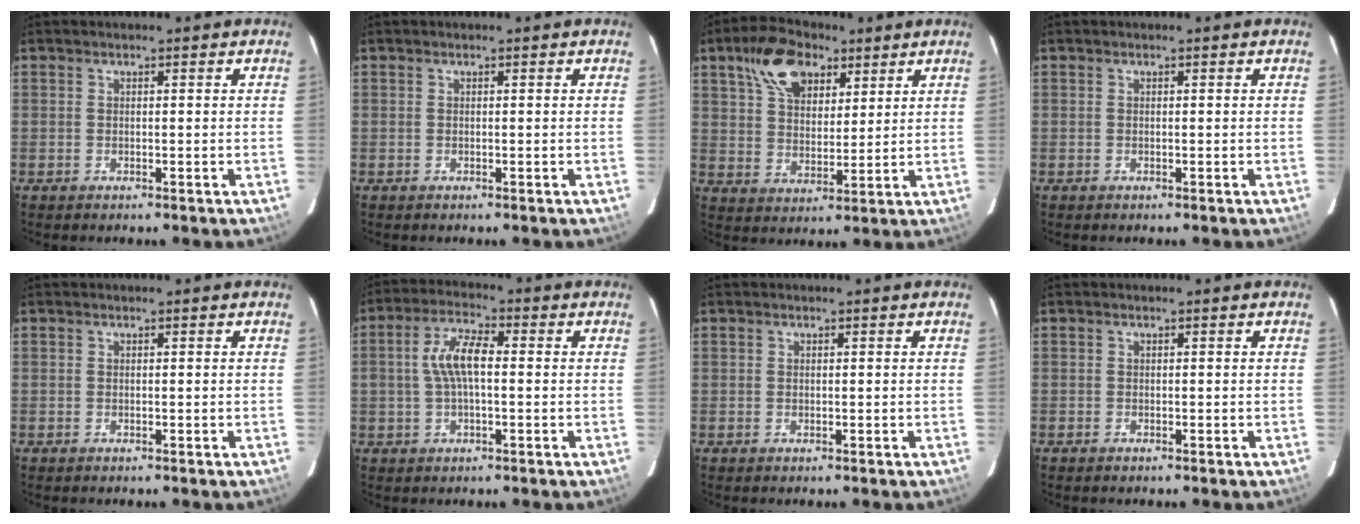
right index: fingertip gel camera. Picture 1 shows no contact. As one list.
[{"total": 0.0}, {"total": 12.2, "force": [6.9, 7.1, 7.2], "torque": [-0.134, 0.028, 0.123]}, {"total": 0.0}, {"total": 0.0}, {"total": 6.9, "force": [0.1, 2.8, 6.3], "torque": [-0.126, 0.016, 0.001]}, {"total": 0.0}, {"total": 0.0}]